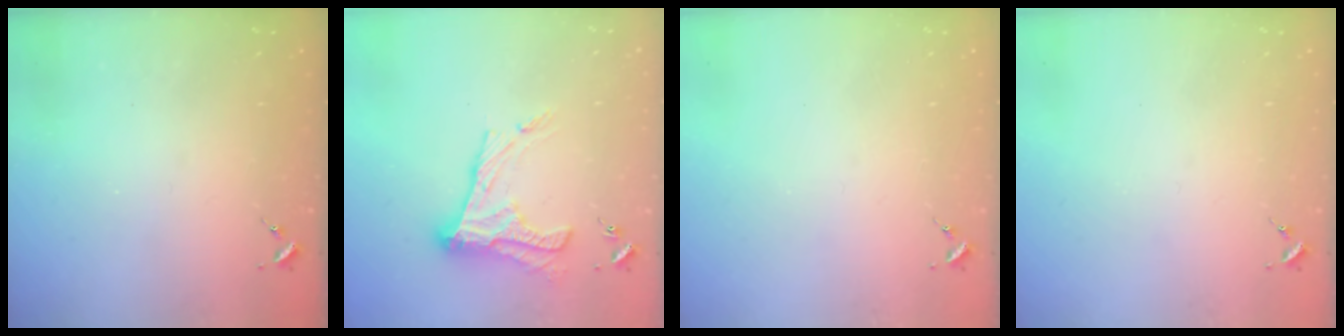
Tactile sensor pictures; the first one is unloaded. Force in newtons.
{"total": 14.5, "press": 14.5, "slide": 0.7}
{"total": 0.0}
{"total": 0.0}